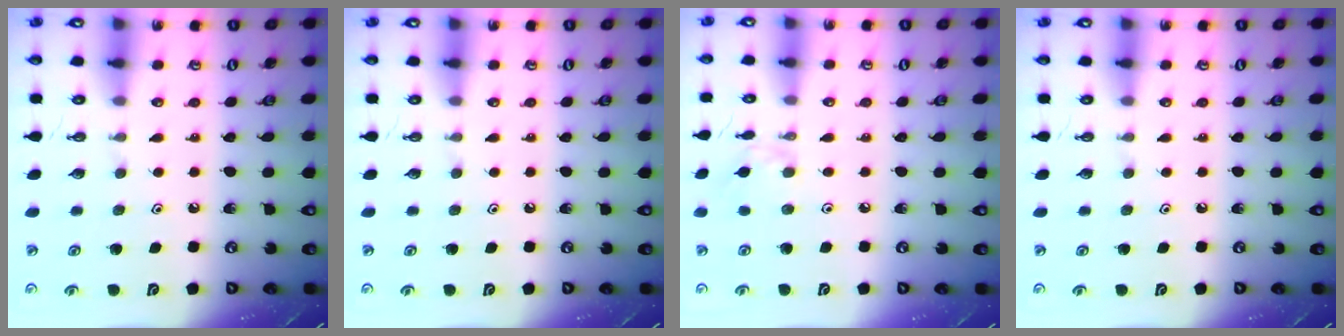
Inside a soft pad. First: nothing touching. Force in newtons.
{"total": 0.0}
{"total": 1.8, "press": 1.8, "slide": 0.3}
{"total": 0.0}